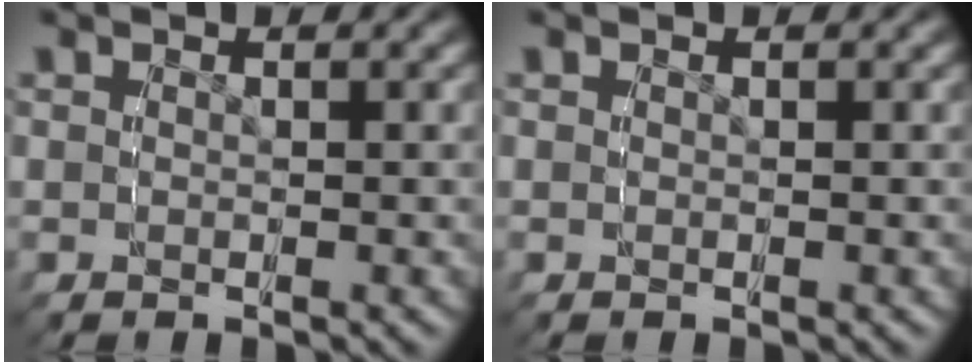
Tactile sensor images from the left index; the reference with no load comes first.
{"total": 0.0}